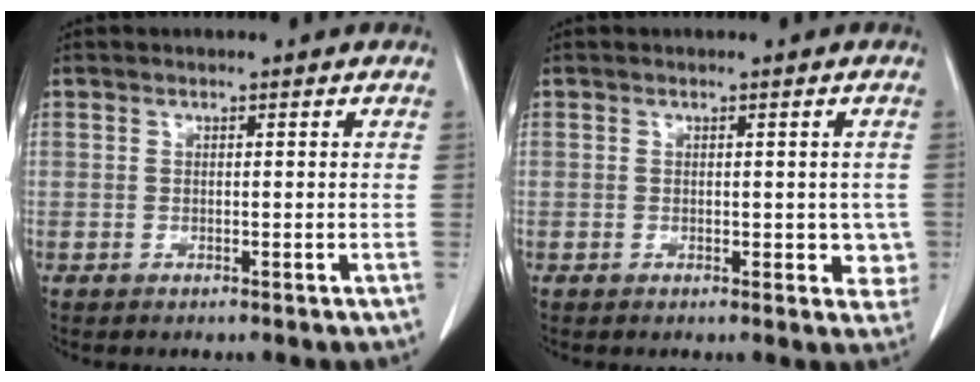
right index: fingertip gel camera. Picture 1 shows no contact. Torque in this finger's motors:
{"motor_torque": [0.01, 0.19, 0.03, 0.01]}